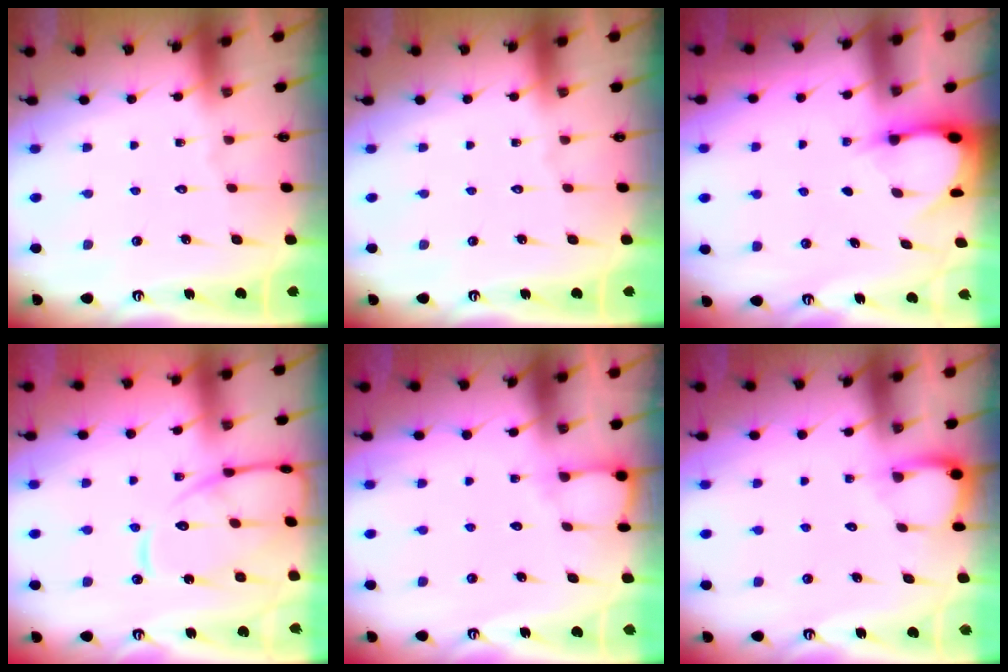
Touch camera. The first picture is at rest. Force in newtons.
{"total": 0.0}
{"total": 3.2, "press": 3.2, "slide": 0.4}
{"total": 13.6, "press": 13.5, "slide": 0.8}
{"total": 3.8, "press": 3.8, "slide": 0.3}
{"total": 4.2, "press": 4.2, "slide": 0.4}